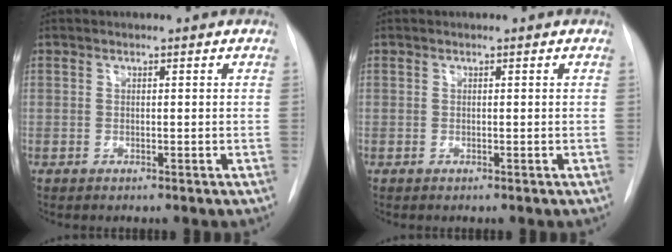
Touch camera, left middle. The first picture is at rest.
{"total": 0.0}